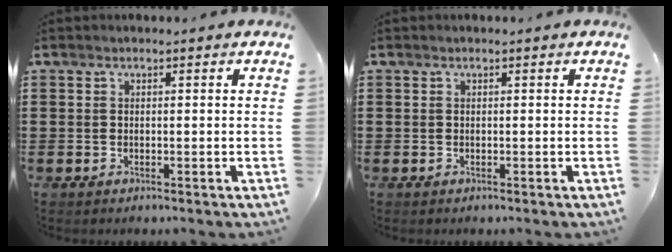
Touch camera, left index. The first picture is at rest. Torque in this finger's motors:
{"motor_torque": [0.00, 0.00, 0.00, 0.00]}